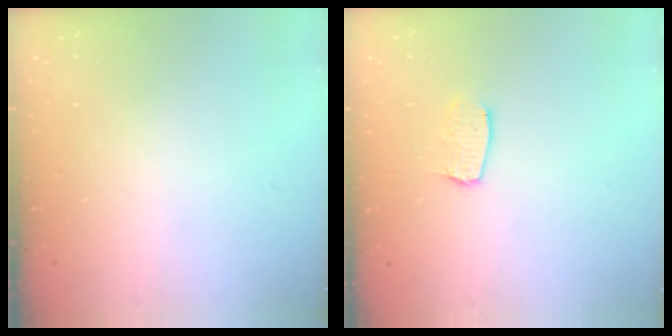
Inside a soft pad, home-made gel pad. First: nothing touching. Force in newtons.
{"total": 6.0, "press": 6.0, "slide": 0.3}